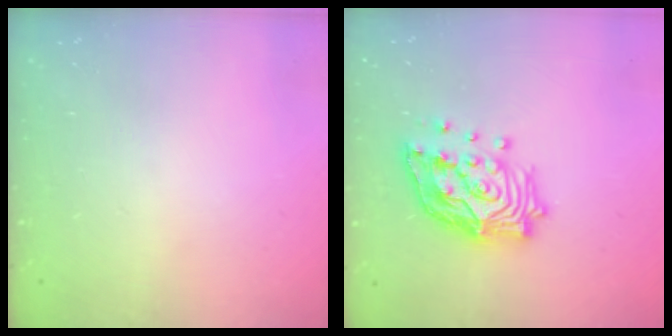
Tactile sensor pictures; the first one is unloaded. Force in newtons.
{"total": 16.9, "press": 16.7, "slide": 2.3}